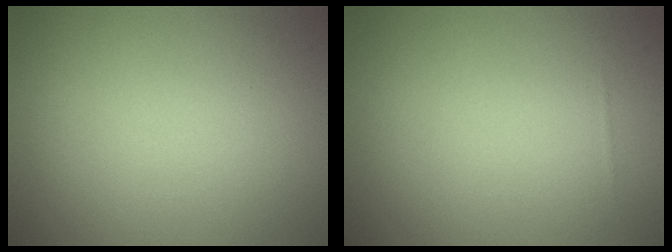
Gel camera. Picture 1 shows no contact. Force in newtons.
{"total": 0.0}